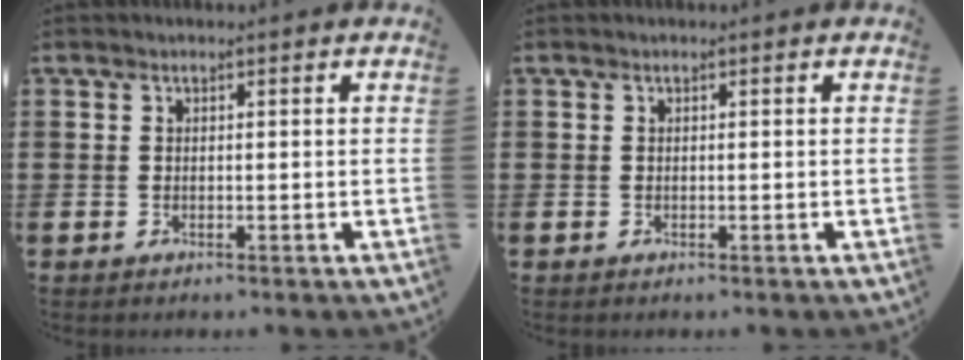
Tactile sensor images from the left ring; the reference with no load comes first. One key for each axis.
{"total": 0.0}